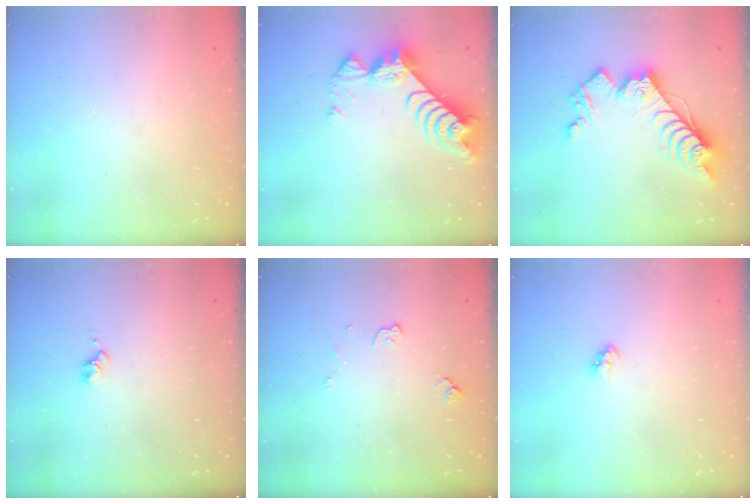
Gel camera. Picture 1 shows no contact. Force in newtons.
{"total": 10.7, "press": 10.7, "slide": 0.9}
{"total": 16.7, "press": 16.7, "slide": 0.3}
{"total": 2.8, "press": 2.8, "slide": 0.3}
{"total": 4.8, "press": 4.7, "slide": 0.7}
{"total": 2.9, "press": 2.9, "slide": 0.2}